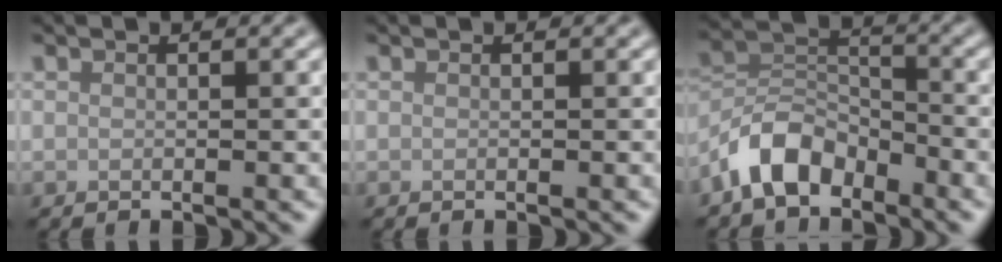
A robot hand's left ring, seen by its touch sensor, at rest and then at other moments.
{"total": 0.0}
{"total": 5.4, "force": [-3.8, 2.9, 2.5], "torque": [-0.043, 0.011, -0.084]}